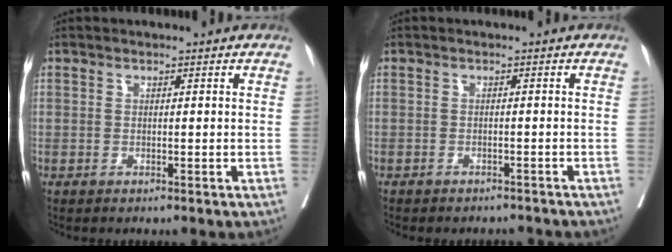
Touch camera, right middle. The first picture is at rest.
{"total": 5.0, "force": [-4.6, 1.5, 1.1], "torque": [-0.006, 0.002, -0.055]}